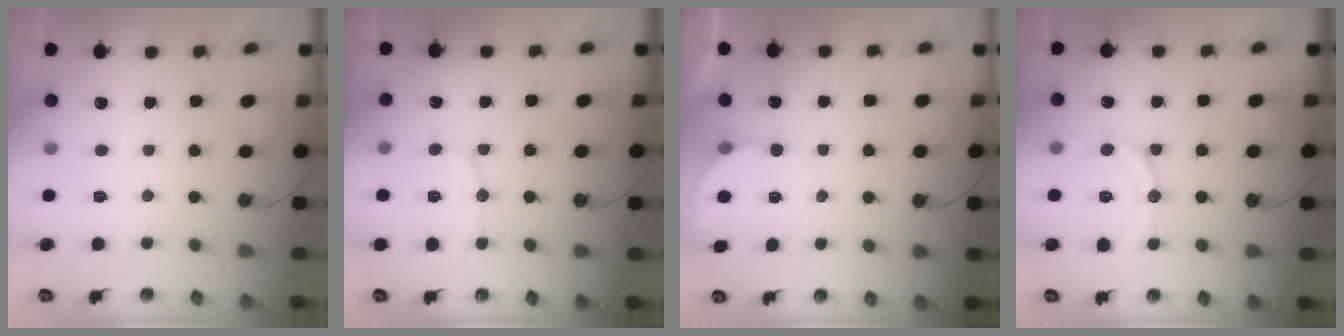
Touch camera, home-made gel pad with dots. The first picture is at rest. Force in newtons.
{"total": 8.2, "press": 8.2, "slide": 0.9}
{"total": 2.7, "press": 2.7, "slide": 0.1}
{"total": 11.9, "press": 11.8, "slide": 1.3}